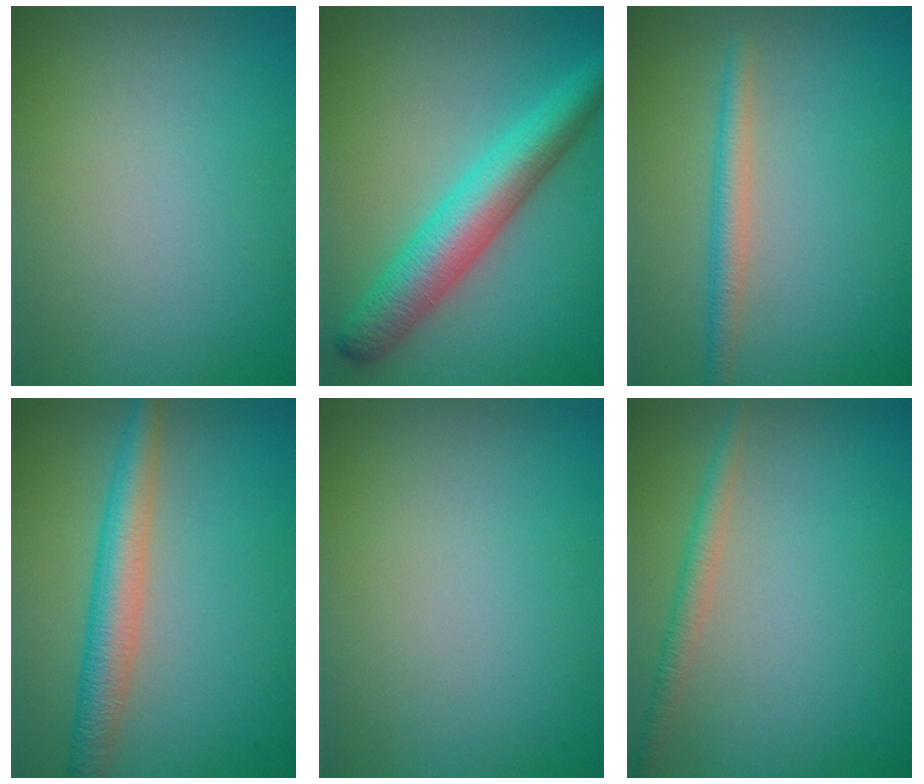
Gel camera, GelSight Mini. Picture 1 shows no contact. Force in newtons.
{"total": 6.6, "press": 6.6, "slide": 0.1}
{"total": 2.3, "press": 2.3, "slide": 0.1}
{"total": 4.6, "press": 4.6, "slide": 0.0}
{"total": 0.0}
{"total": 1.9, "press": 1.9, "slide": 0.0}